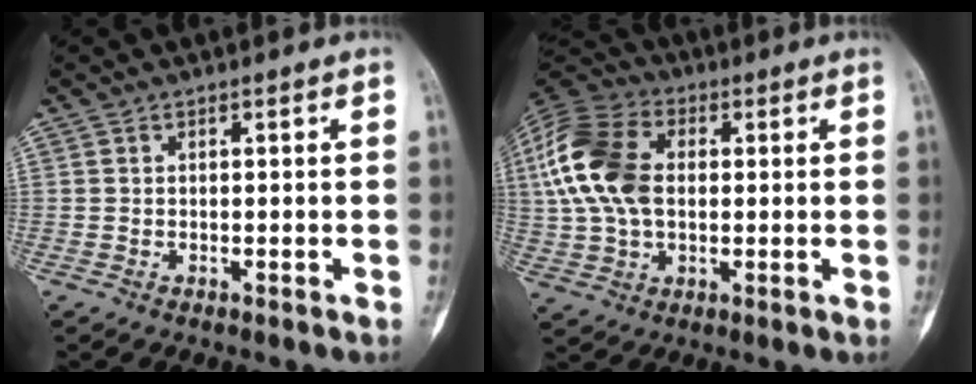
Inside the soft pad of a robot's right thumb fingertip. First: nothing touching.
{"total": 16.9, "force": [2.0, 11.1, 12.6], "torque": [-0.261, 0.017, 0.032]}